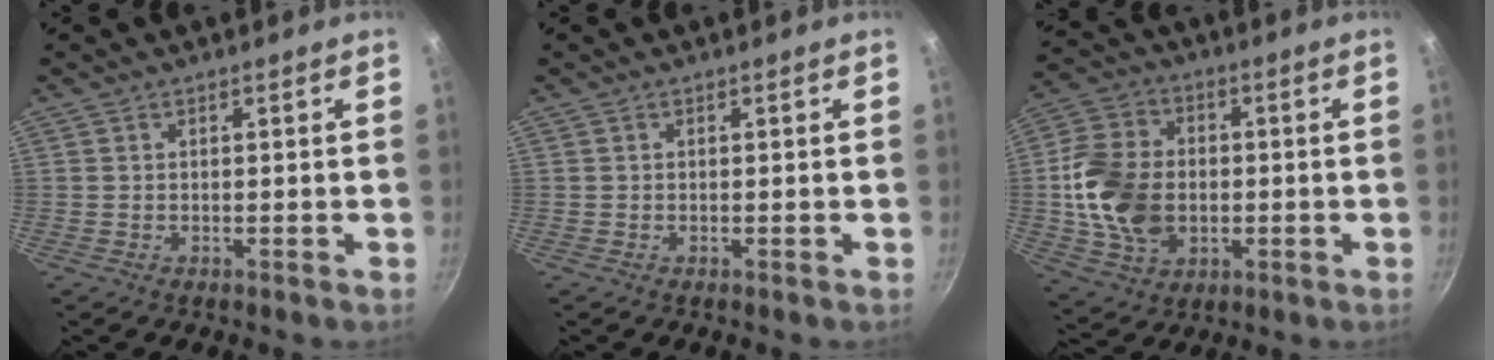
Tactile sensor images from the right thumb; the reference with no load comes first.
{"total": 0.0}
{"total": 15.8, "force": [-0.9, 11.8, 10.4], "torque": [-0.183, 0.009, -0.013]}